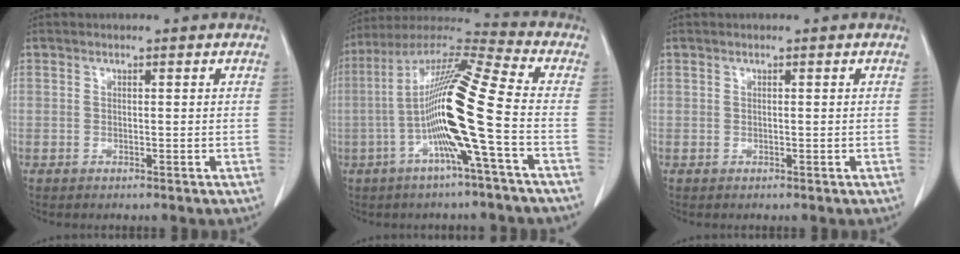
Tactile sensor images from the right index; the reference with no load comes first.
{"total": 16.2, "force": [-3.4, -0.8, 15.8], "torque": [-0.299, 0.008, -0.078]}
{"total": 0.0}